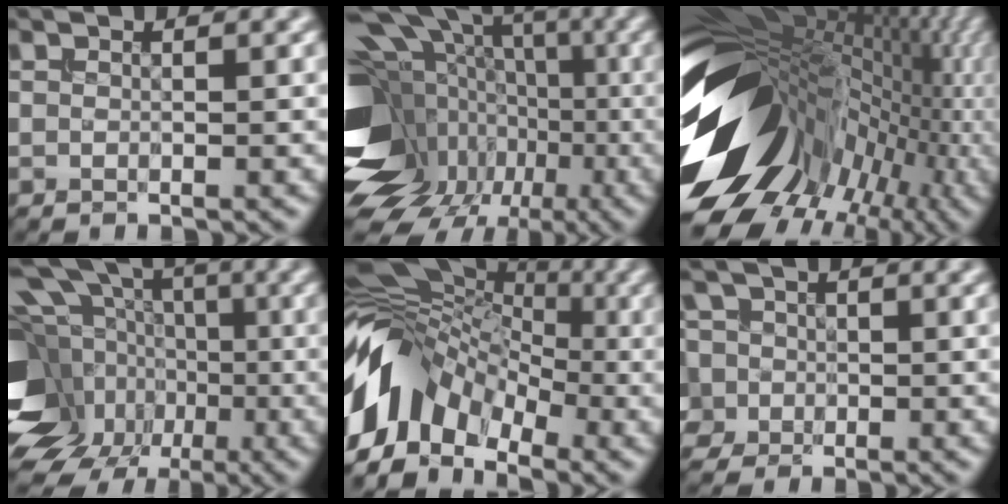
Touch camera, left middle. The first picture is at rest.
{"total": 18.8, "force": [-3.8, 13.6, 12.4], "torque": [-0.214, 0.025, -0.042]}
{"total": 18.3, "force": [-1.2, 12.1, 13.7], "torque": [-0.224, -0.012, 0.009]}
{"total": 19.1, "force": [-2.4, 15.7, 10.5], "torque": [-0.218, 0.028, -0.060]}
{"total": 10.4, "force": [-3.4, 7.4, 6.5], "torque": [-0.118, 0.013, -0.084]}
{"total": 6.7, "force": [1.5, 5.8, 3.0], "torque": [-0.062, 0.036, -0.007]}